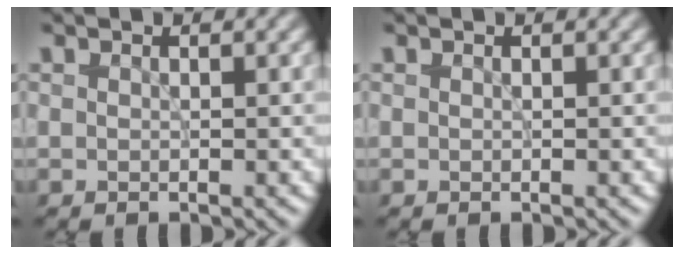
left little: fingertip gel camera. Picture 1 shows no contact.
{"total": 0.0}